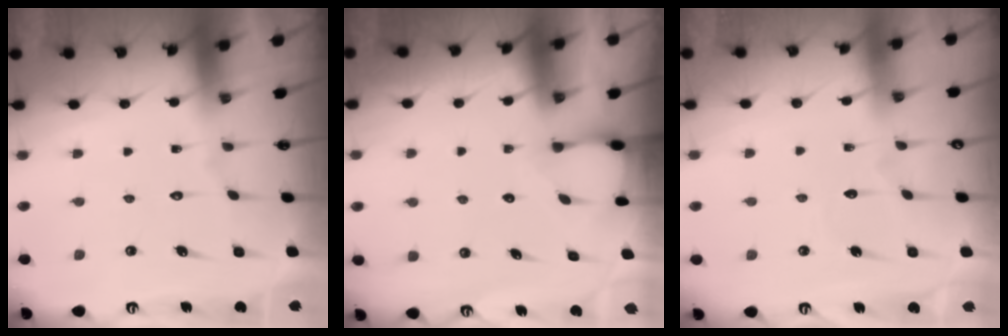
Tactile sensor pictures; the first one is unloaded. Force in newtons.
{"total": 2.0, "press": 1.9, "slide": 0.3}
{"total": 2.6, "press": 2.6, "slide": 0.3}